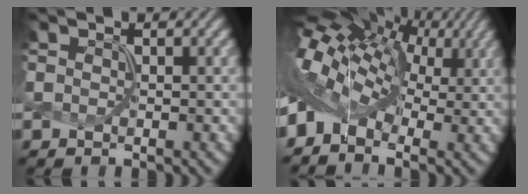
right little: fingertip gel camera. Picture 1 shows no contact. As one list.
[{"total": 11.4, "force": [1.9, 7.1, 8.7], "torque": [-0.187, 0.016, 0.026]}]